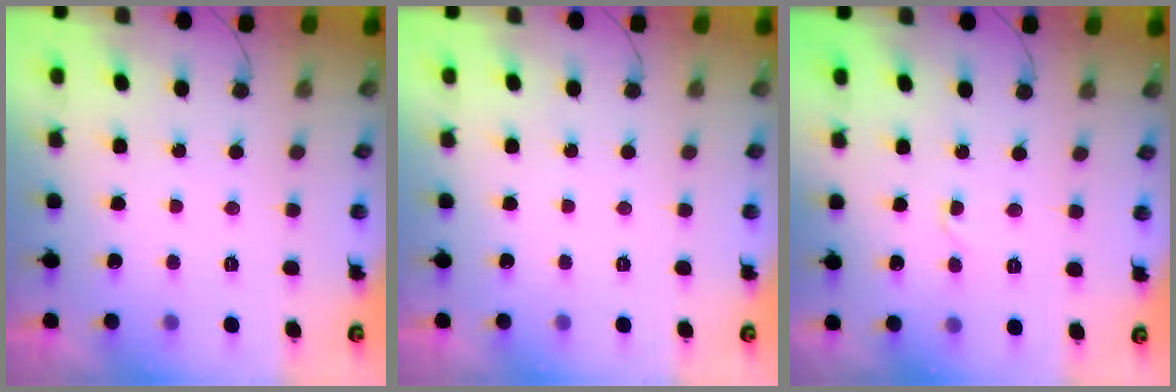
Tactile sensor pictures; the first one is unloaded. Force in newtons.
{"total": 0.0}
{"total": 2.7, "press": 2.7, "slide": 0.3}